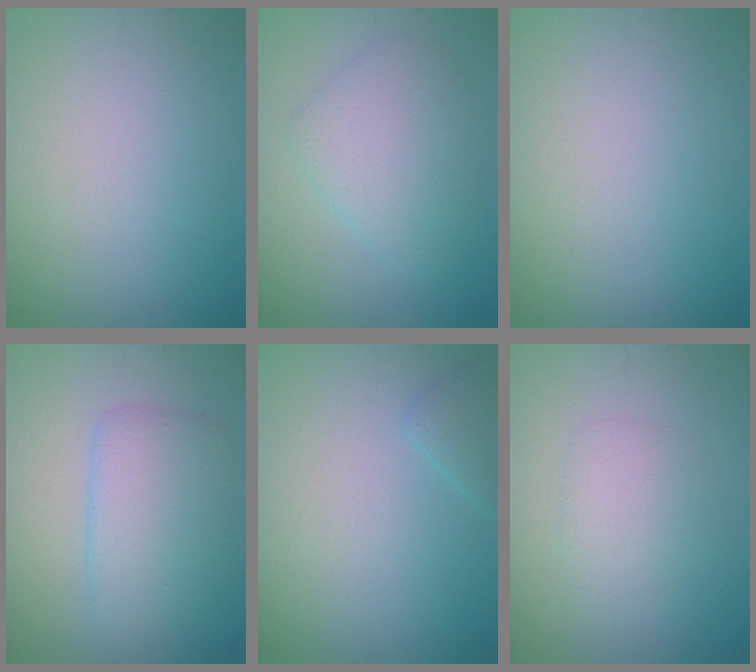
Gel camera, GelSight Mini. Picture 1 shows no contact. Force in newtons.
{"total": 4.3, "press": 4.3, "slide": 0.2}
{"total": 0.0}
{"total": 4.9, "press": 4.9, "slide": 0.1}
{"total": 1.4, "press": 1.4, "slide": 0.1}
{"total": 1.9, "press": 1.9, "slide": 0.0}